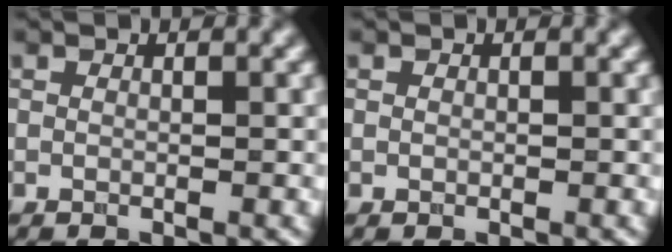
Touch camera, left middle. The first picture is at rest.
{"total": 0.0}